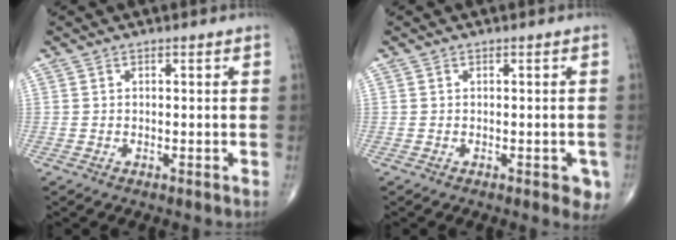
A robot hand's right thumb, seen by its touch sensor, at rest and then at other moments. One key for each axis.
{"total": 3.1, "fx": -1.3, "fy": 1.5, "fz": 2.4, "tx": -0.011, "ty": 0.000, "tz": -0.013}